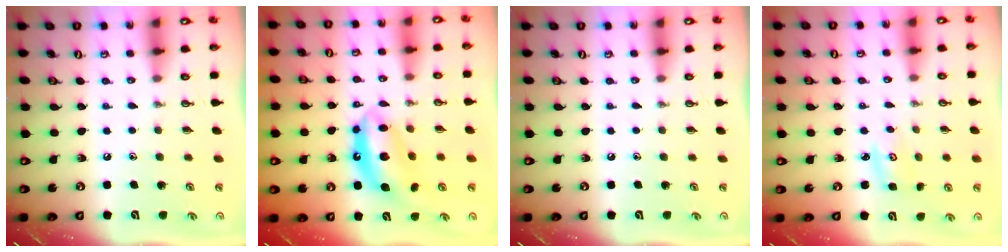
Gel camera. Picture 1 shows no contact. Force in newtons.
{"total": 12.1, "press": 12.0, "slide": 1.0}
{"total": 0.0}
{"total": 2.6, "press": 2.6, "slide": 0.3}